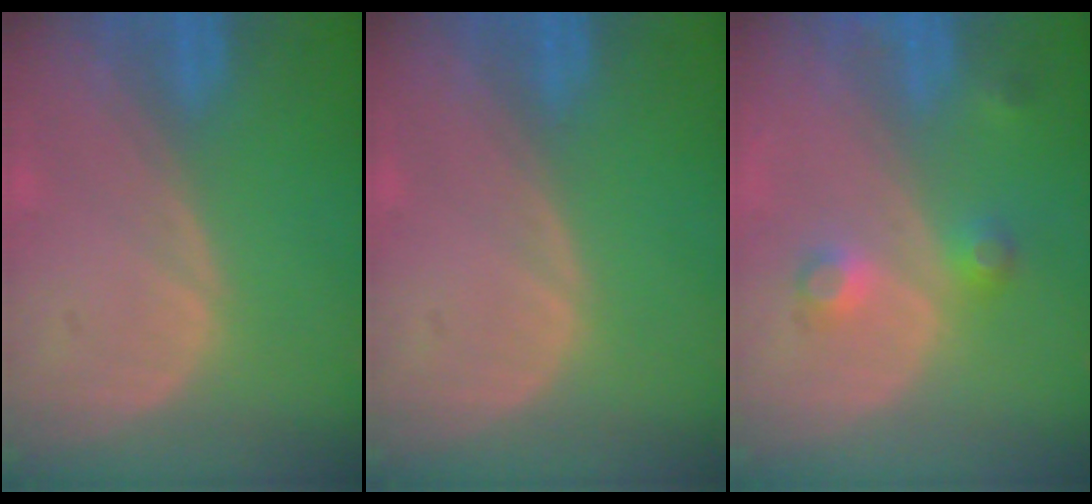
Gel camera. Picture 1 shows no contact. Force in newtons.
{"total": 0.0}
{"total": 3.8, "press": 3.4, "slide": 1.6}